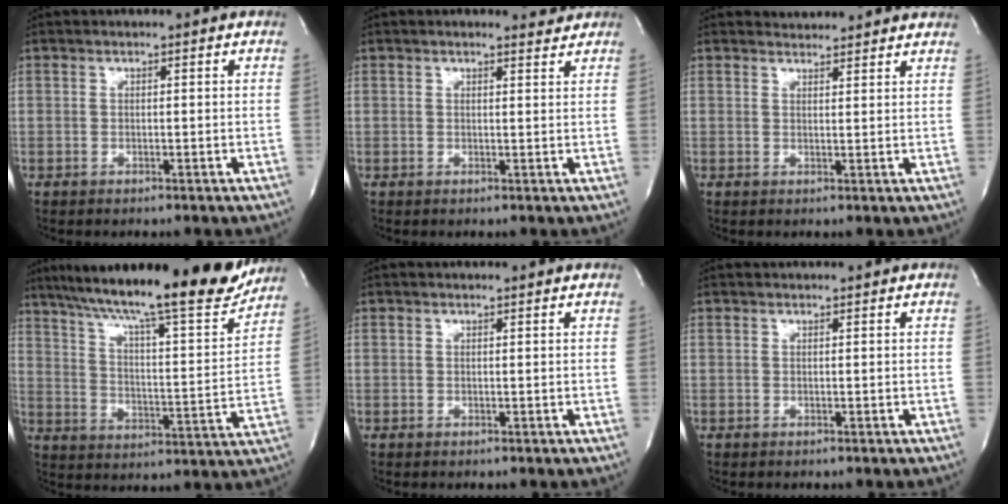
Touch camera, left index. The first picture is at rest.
{"total": 1.8, "force": [1.8, 0.3, 0.0], "torque": [-0.010, -0.006, 0.018]}
{"total": 5.0, "force": [4.9, 0.9, 0.5], "torque": [-0.012, 0.015, 0.052]}
{"total": 23.9, "force": [20.5, 2.5, 12.0], "torque": [-0.199, -0.022, 0.289]}
{"total": 2.1, "force": [2.0, 0.1, 0.4], "torque": [-0.012, 0.007, 0.022]}
{"total": 2.1, "force": [2.1, 0.2, 0.3], "torque": [-0.008, 0.020, 0.027]}